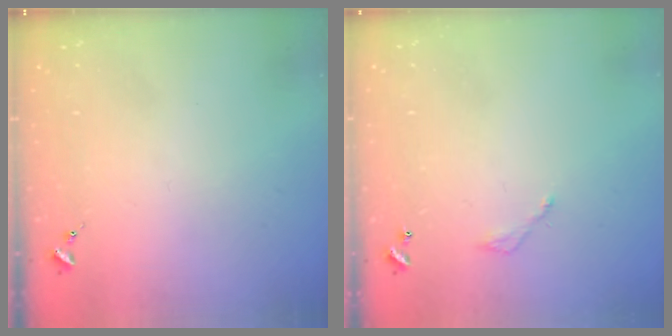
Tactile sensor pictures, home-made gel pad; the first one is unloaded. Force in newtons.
{"total": 3.8, "press": 3.8, "slide": 0.2}